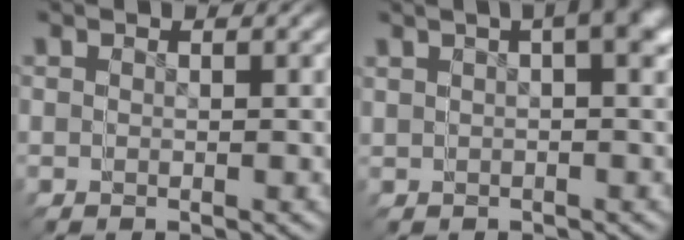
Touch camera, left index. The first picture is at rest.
{"total": 2.7, "force": [0.6, 0.8, 2.5], "torque": [-0.040, 0.008, 0.011]}